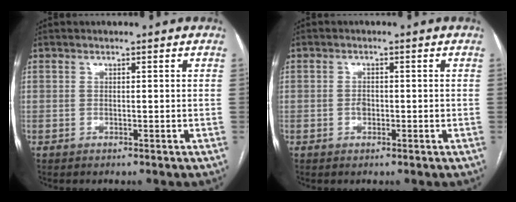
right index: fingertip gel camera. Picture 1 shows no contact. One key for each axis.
{"total": 1.5, "fx": -0.2, "fy": 1.0, "fz": 1.1, "tx": -0.020, "ty": 0.002, "tz": -0.002}